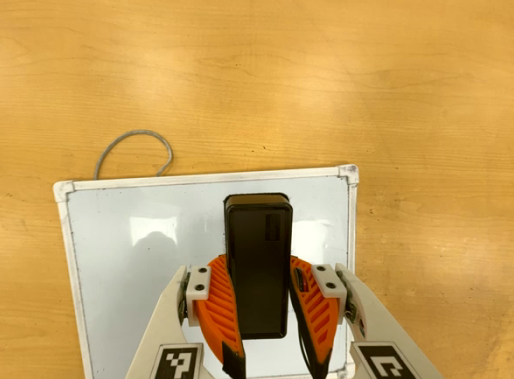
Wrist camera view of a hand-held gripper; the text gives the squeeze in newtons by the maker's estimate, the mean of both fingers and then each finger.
{"total": 9.3, "left": 8.2, "right": 10.5}